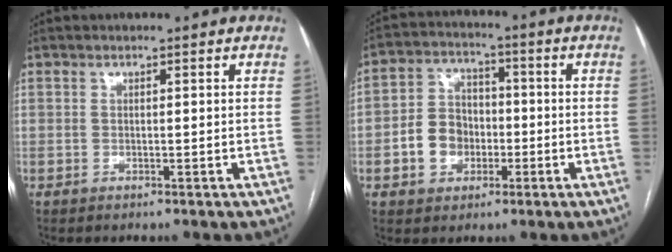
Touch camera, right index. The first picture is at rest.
{"total": 7.7, "force": [-1.9, 6.2, 4.1], "torque": [-0.090, 0.024, -0.030]}